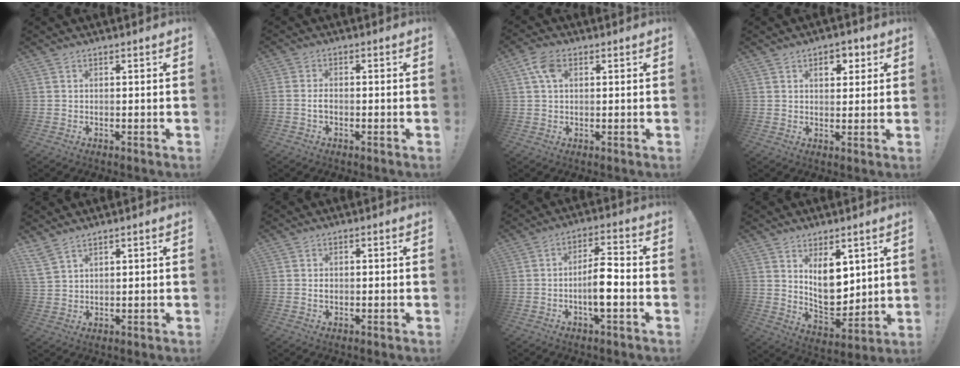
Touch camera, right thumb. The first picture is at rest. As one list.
[{"total": 2.4, "force": [-0.8, 1.3, 1.9], "torque": [-0.039, 0.004, -0.015]}, {"total": 6.1, "force": [2.0, 3.7, 4.5], "torque": [-0.086, 0.002, 0.038]}, {"total": 5.9, "force": [2.6, 3.8, 3.6], "torque": [-0.034, -0.005, 0.039]}, {"total": 5.1, "force": [4.3, 1.6, 2.2], "torque": [-0.049, -0.016, 0.084]}, {"total": 1.2, "force": [0.0, 1.0, 0.6], "torque": [-0.004, 0.002, -0.002]}, {"total": 9.0, "force": [-2.0, 2.5, 8.4], "torque": [-0.142, 0.007, -0.039]}, {"total": 11.9, "force": [4.9, 7.8, 7.5], "torque": [-0.102, -0.042, 0.095]}]